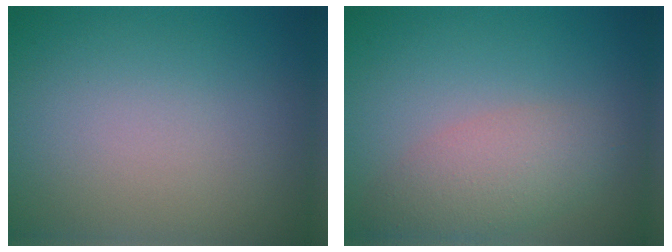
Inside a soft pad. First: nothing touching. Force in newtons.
{"total": 3.8, "press": 3.8, "slide": 0.2}